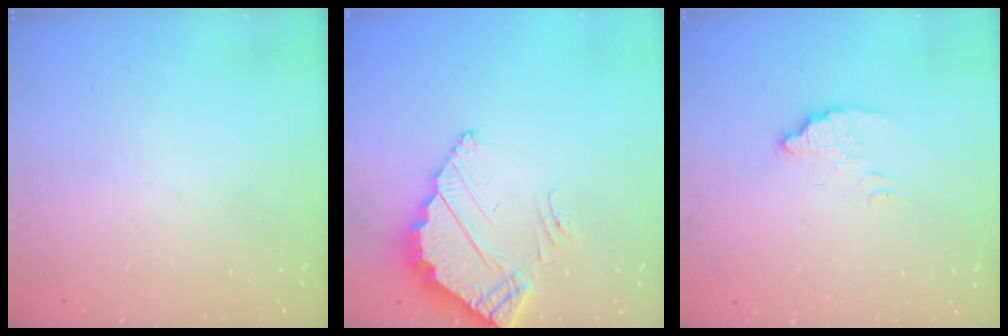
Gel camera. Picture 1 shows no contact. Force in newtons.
{"total": 4.0, "press": 4.0, "slide": 0.1}
{"total": 3.5, "press": 3.5, "slide": 0.1}